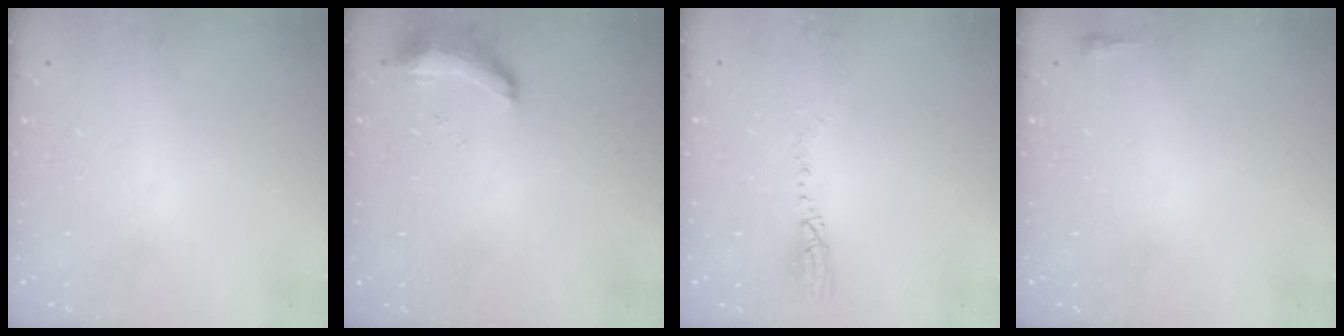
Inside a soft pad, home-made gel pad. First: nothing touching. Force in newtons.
{"total": 8.8, "press": 8.7, "slide": 1.3}
{"total": 3.6, "press": 3.5, "slide": 0.7}
{"total": 2.4, "press": 2.4, "slide": 0.6}